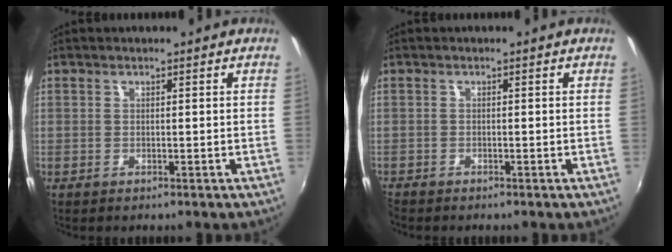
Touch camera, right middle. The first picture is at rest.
{"total": 1.1, "force": [-1.1, 0.2, 0.1], "torque": [-0.005, -0.007, -0.025]}